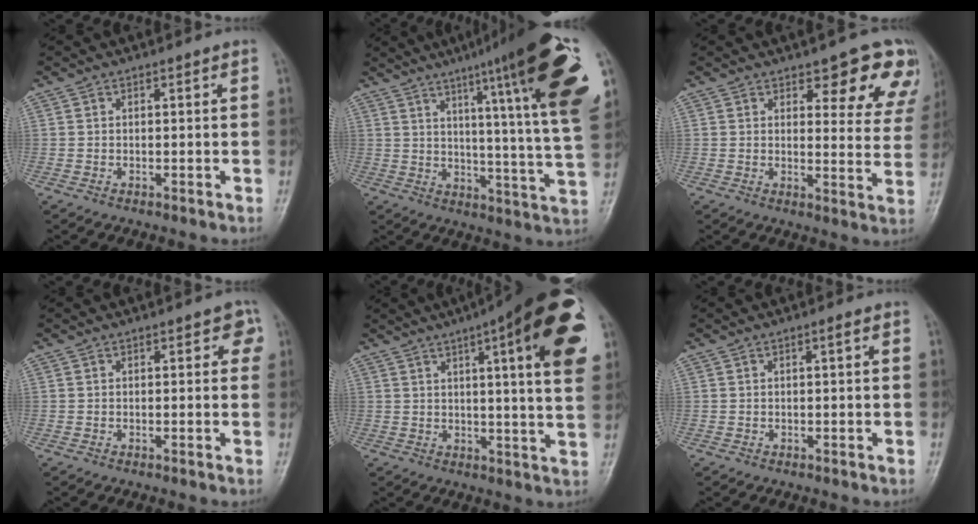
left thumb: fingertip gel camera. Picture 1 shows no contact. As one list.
[{"total": 25.4, "force": [12.7, 1.9, 21.9], "torque": [-0.276, -0.036, 0.168]}, {"total": 11.9, "force": [7.7, 4.8, 7.7], "torque": [-0.038, -0.042, 0.081]}, {"total": 3.1, "force": [0.9, 1.6, 2.5], "torque": [-0.010, 0.003, 0.001]}, {"total": 21.4, "force": [8.8, 4.4, 19.0], "torque": [-0.245, -0.013, 0.109]}, {"total": 1.3, "force": [0.3, 0.1, 1.3], "torque": [-0.026, 0.002, 0.003]}]